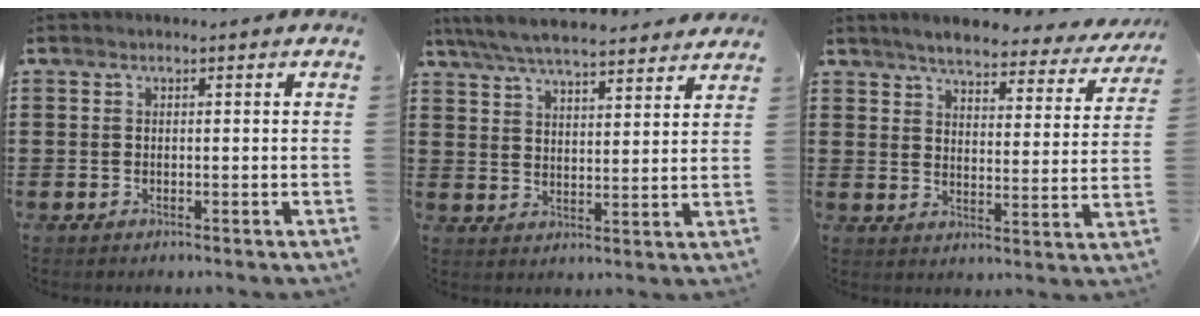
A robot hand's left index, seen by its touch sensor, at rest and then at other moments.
{"total": 6.3, "force": [6.0, 0.5, 2.0], "torque": [-0.061, -0.025, 0.107]}
{"total": 5.1, "force": [4.8, 0.6, 1.6], "torque": [-0.055, -0.025, 0.079]}